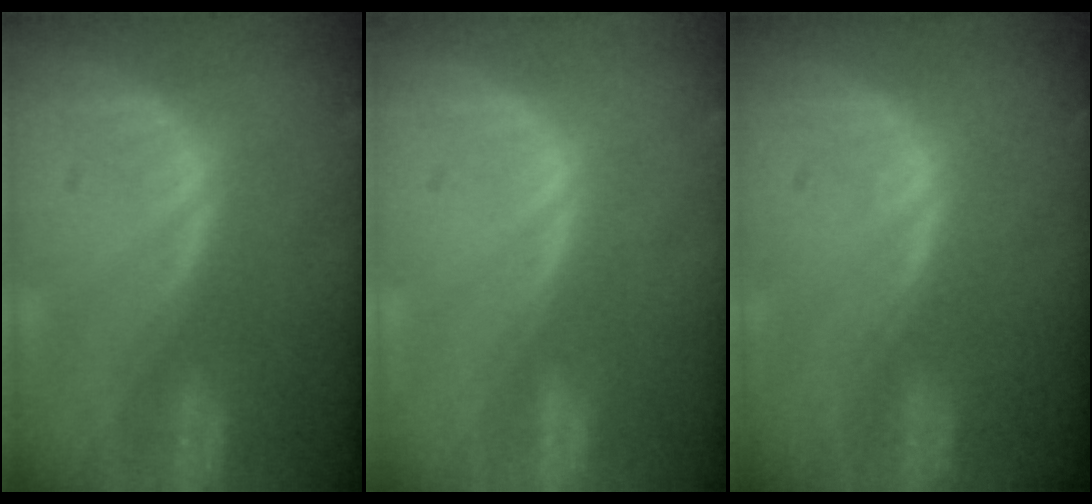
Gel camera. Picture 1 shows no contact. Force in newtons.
{"total": 0.0}
{"total": 0.5, "press": 0.5, "slide": 0.1}